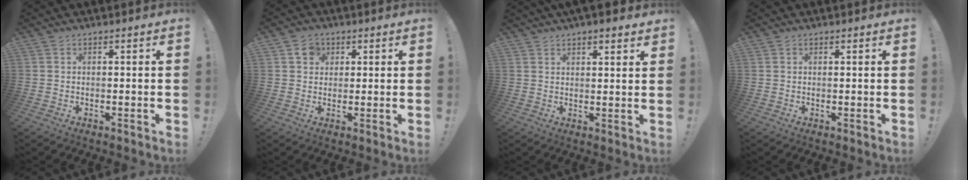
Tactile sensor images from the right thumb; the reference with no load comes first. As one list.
[{"total": 4.8, "force": [2.3, 3.9, 1.6], "torque": [-0.019, -0.005, 0.040]}, {"total": 4.0, "force": [3.4, 1.4, 1.7], "torque": [-0.017, -0.018, 0.060]}, {"total": 0.5, "force": [0.4, 0.4, -0.1], "torque": [0.003, 0.000, 0.008]}]